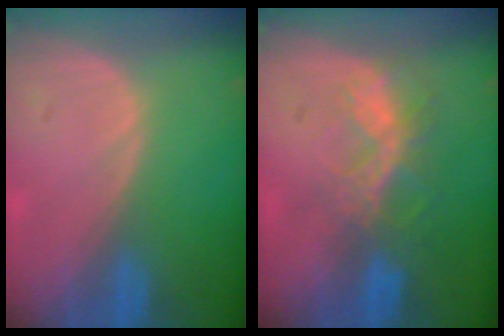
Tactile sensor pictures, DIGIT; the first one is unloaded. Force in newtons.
{"total": 6.6, "press": 5.7, "slide": 3.2}